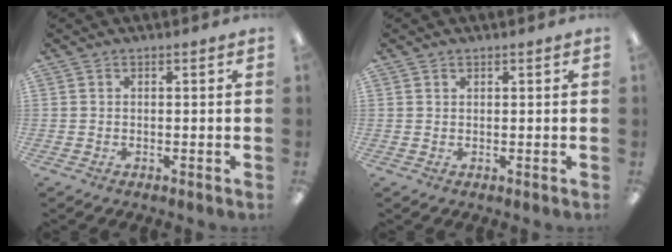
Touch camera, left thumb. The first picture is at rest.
{"total": 0.6, "force": [0.5, 0.3, 0.1], "torque": [-0.002, 0.000, 0.009]}